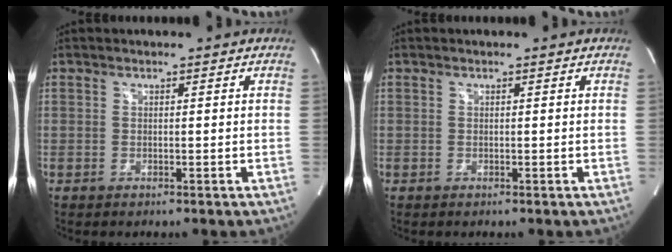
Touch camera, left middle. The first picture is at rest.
{"total": 0.0}